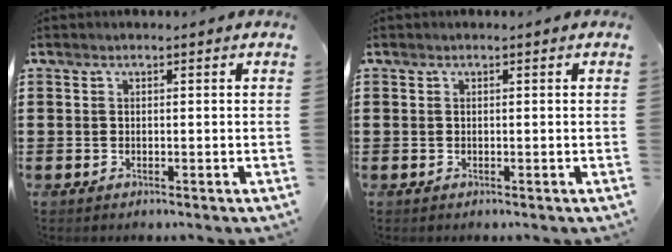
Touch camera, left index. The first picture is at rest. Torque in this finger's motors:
{"motor_torque": [0.13, 0.12, 0.03, -0.01]}